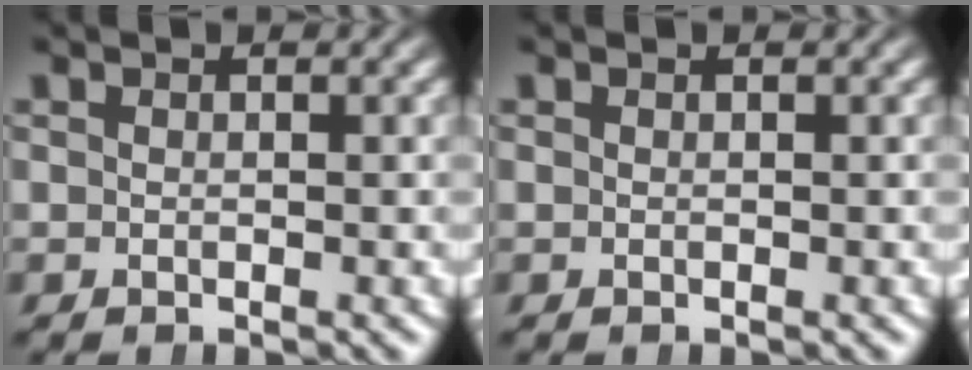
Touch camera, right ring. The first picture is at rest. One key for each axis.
{"total": 0.0}